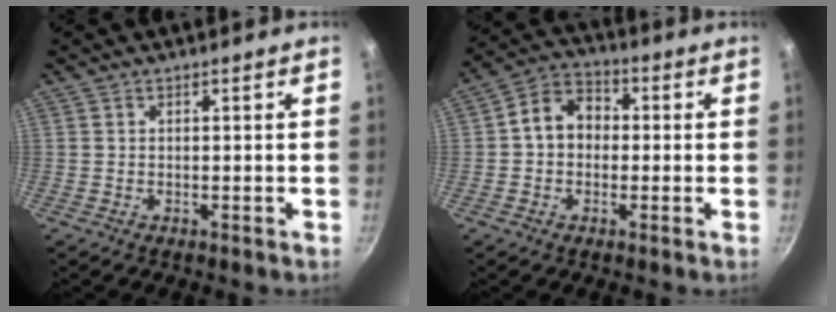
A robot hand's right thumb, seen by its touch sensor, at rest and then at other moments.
{"total": 8.4, "force": [0.1, 6.7, 5.1], "torque": [-0.053, 0.026, -0.017]}